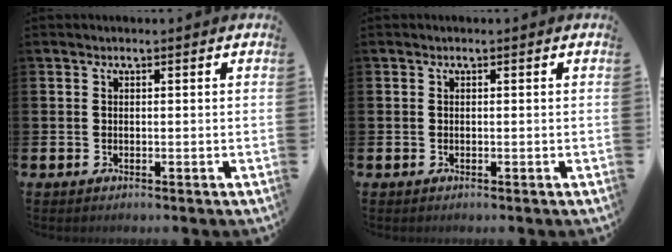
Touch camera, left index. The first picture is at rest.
{"total": 0.0}